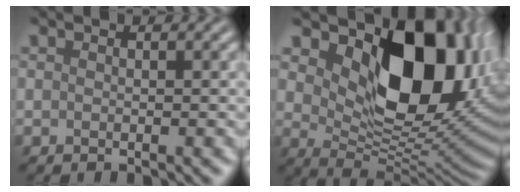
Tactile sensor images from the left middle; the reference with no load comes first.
{"total": 12.4, "force": [4.6, 7.0, 9.1], "torque": [-0.130, -0.018, 0.085]}